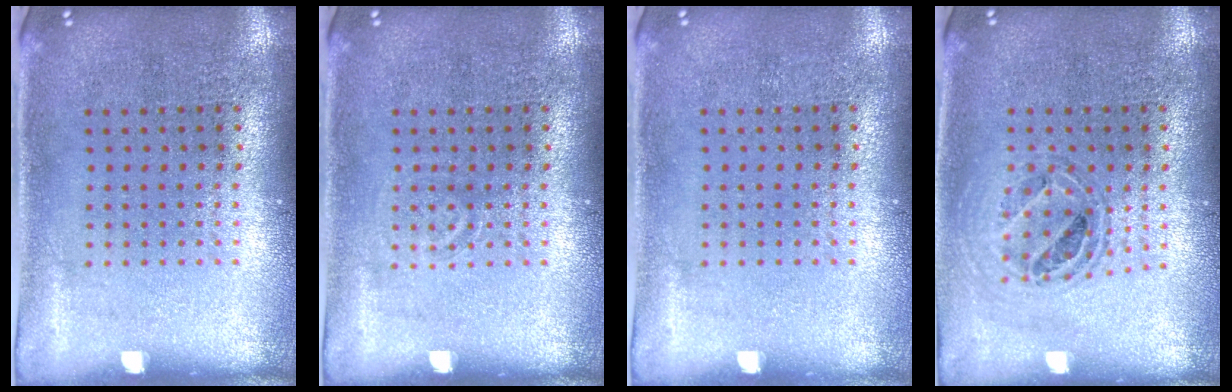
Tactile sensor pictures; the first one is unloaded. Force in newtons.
{"total": 0.8, "press": 0.7, "slide": 0.2}
{"total": 0.0}
{"total": 0.8, "press": 0.7, "slide": 0.2}